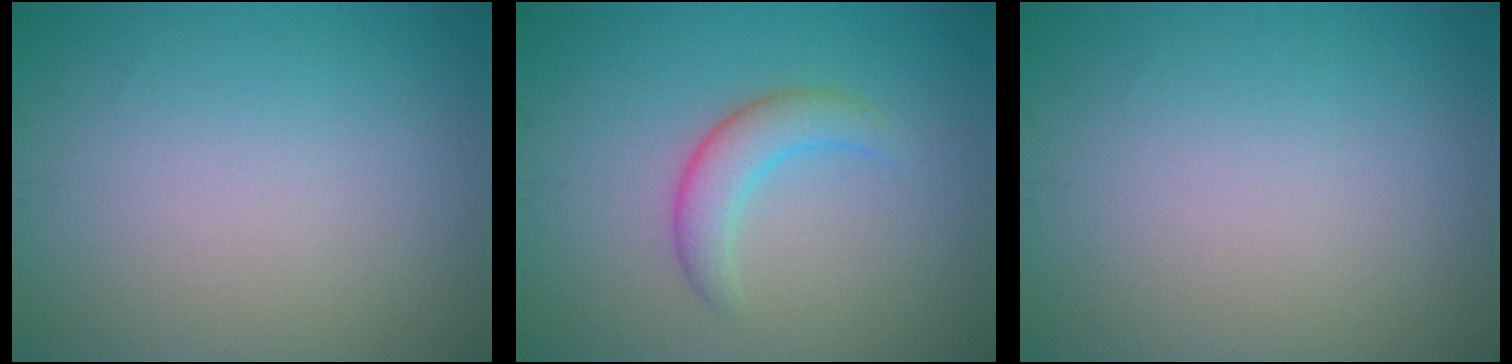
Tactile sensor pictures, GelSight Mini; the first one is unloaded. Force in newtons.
{"total": 2.8, "press": 2.8, "slide": 0.2}
{"total": 0.0}